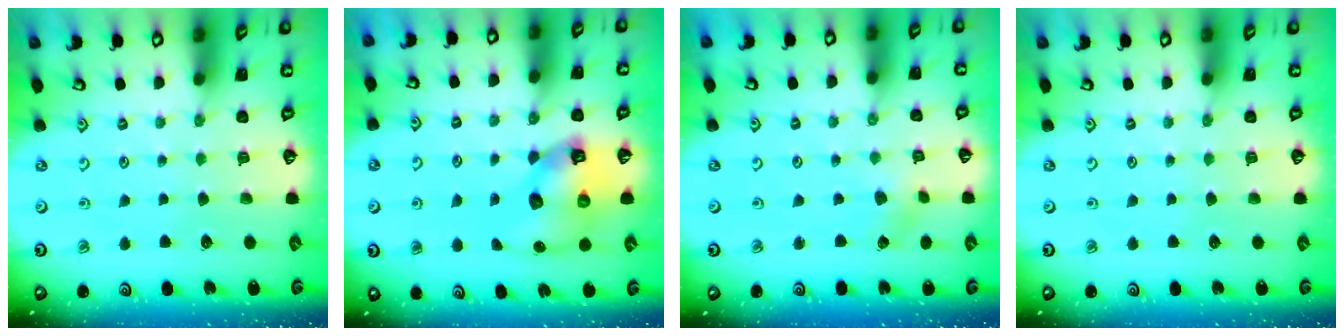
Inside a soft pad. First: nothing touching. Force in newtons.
{"total": 10.5, "press": 10.4, "slide": 1.6}
{"total": 2.0, "press": 1.9, "slide": 0.6}
{"total": 0.0}